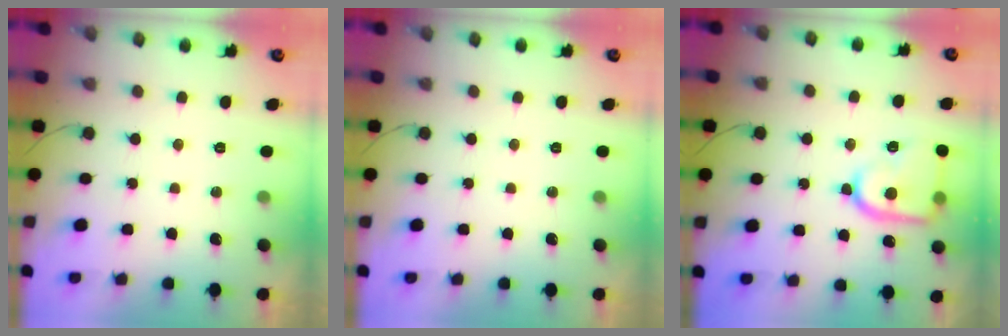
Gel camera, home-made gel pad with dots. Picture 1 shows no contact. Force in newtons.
{"total": 0.0}
{"total": 16.4, "press": 16.3, "slide": 1.4}